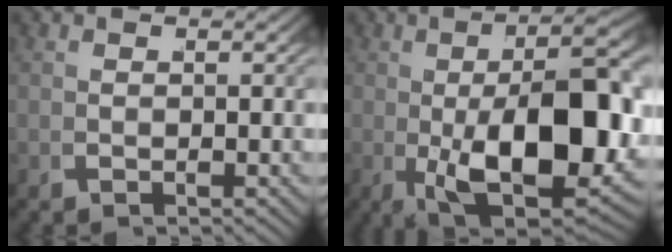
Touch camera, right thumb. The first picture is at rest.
{"total": 16.0, "force": [-2.5, 7.6, 13.9], "torque": [-0.247, -0.041, -0.008]}